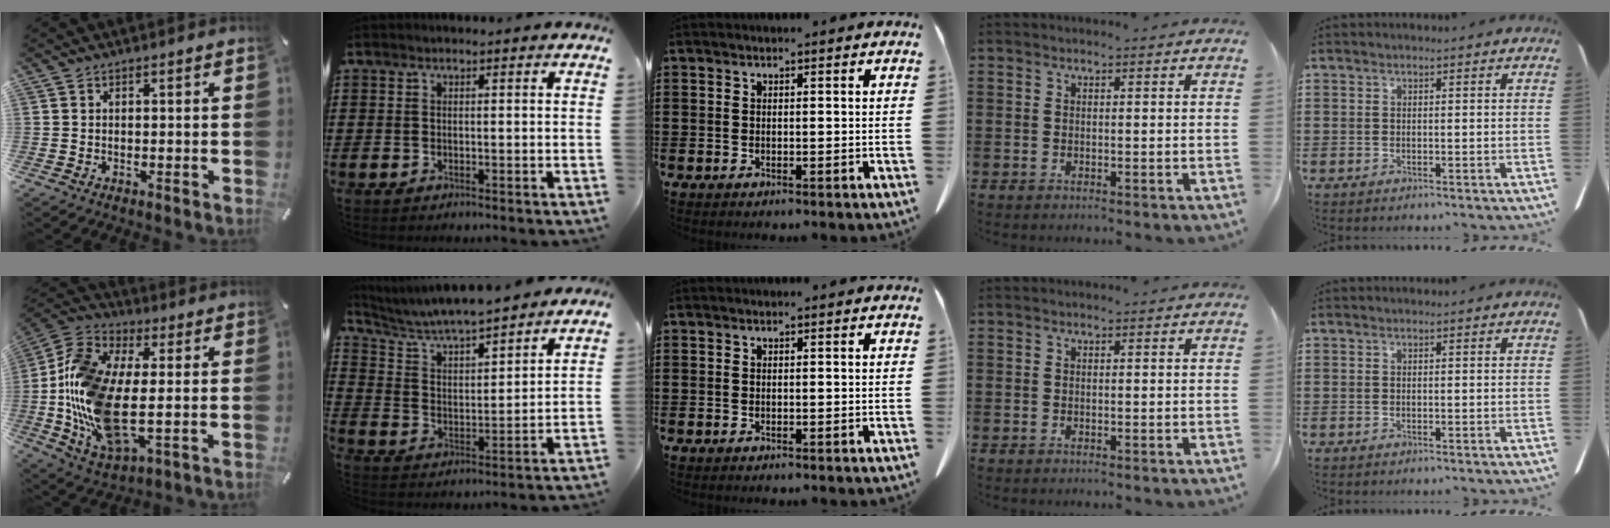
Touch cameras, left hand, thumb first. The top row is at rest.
{"thumb": {"total": 18.9, "force": [-1.8, 10.1, 15.8], "torque": [-0.358, -0.017, -0.029]}, "index": {"total": 5.3, "force": [5.0, 0.5, 1.5], "torque": [-0.054, -0.033, 0.081]}}